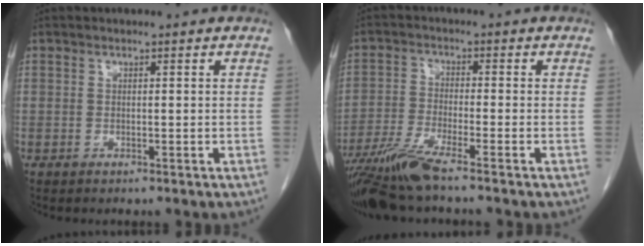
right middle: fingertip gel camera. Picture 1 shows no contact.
{"total": 7.9, "force": [-6.2, -0.7, 4.8], "torque": [-0.094, -0.029, -0.119]}